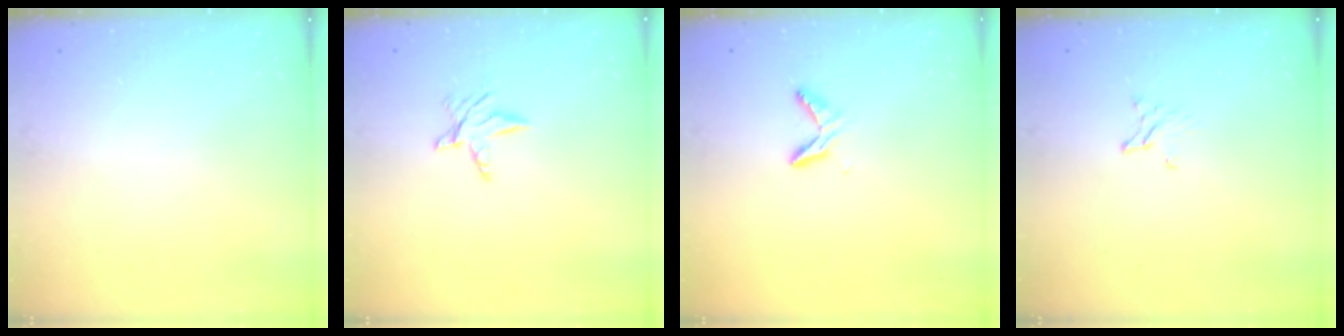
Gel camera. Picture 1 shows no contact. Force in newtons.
{"total": 5.6, "press": 5.6, "slide": 0.4}
{"total": 6.6, "press": 6.6, "slide": 0.5}
{"total": 1.9, "press": 1.9, "slide": 0.3}